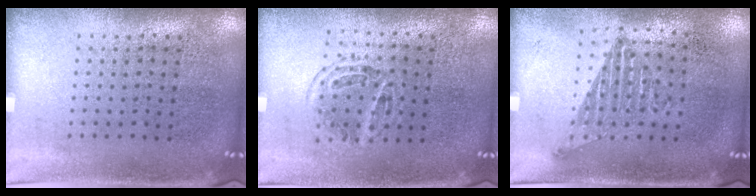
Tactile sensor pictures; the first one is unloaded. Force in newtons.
{"total": 1.1, "press": 0.9, "slide": 0.6}
{"total": 1.1, "press": 1.0, "slide": 0.5}